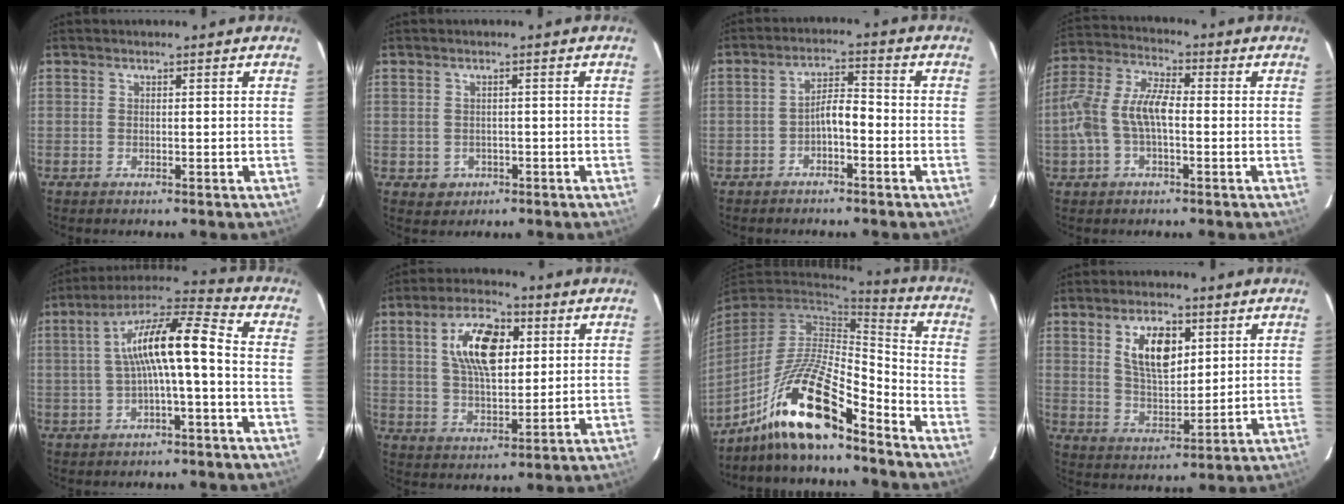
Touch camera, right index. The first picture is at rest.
{"total": 2.9, "force": [-0.8, 2.7, 0.7], "torque": [-0.019, 0.003, -0.001]}
{"total": 3.9, "force": [-2.3, 1.2, 2.9], "torque": [-0.057, 0.014, -0.037]}
{"total": 10.3, "force": [-1.6, 4.7, 9.0], "torque": [-0.200, 0.019, -0.031]}
{"total": 12.0, "force": [-0.9, 2.0, 11.8], "torque": [-0.217, 0.031, -0.018]}
{"total": 12.4, "force": [3.6, 6.0, 10.2], "torque": [-0.186, 0.019, 0.066]}
{"total": 16.1, "force": [-11.5, 3.3, 10.7], "torque": [-0.224, -0.009, -0.221]}
{"total": 9.5, "force": [3.7, 4.6, 7.4], "torque": [-0.134, 0.006, 0.073]}